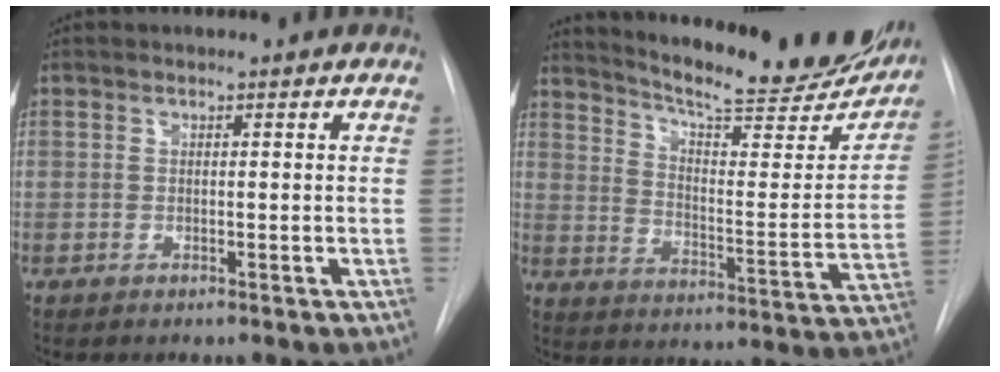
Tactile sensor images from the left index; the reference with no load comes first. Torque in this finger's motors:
{"motor_torque": [0.09, -0.43, 0.42, 0.08]}